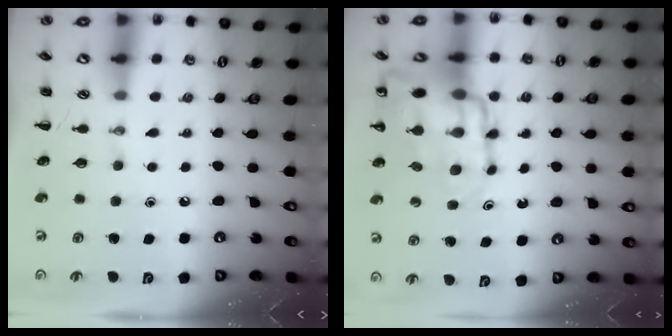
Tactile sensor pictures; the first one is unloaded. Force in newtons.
{"total": 18.2, "press": 17.7, "slide": 4.4}